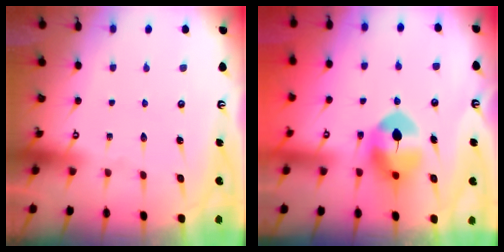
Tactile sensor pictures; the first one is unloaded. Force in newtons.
{"total": 8.8, "press": 8.8, "slide": 0.9}